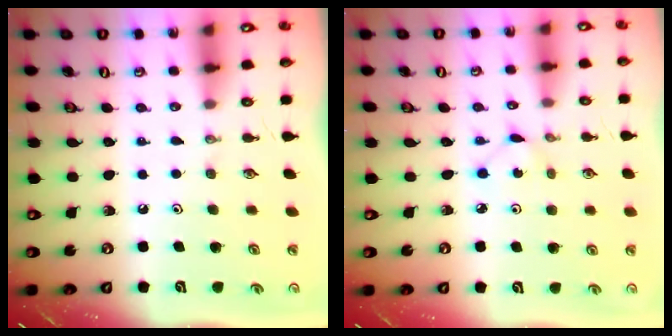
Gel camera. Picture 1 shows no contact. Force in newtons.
{"total": 2.4, "press": 2.4, "slide": 0.3}